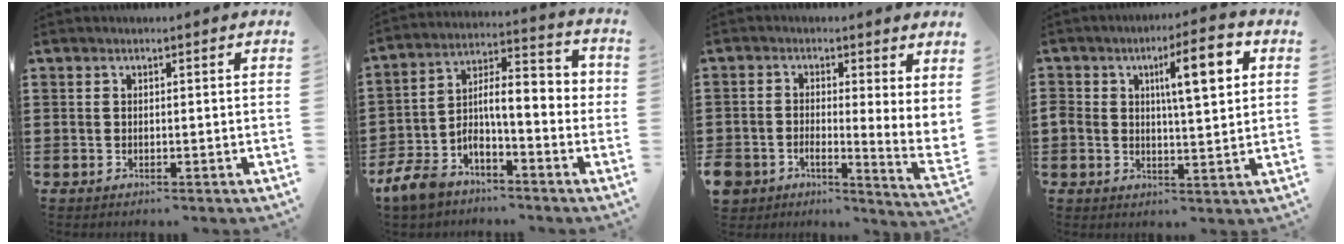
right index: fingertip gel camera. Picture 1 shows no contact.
{"total": 7.2, "force": [-3.4, 2.5, 5.9], "torque": [-0.120, -0.011, -0.069]}
{"total": 2.6, "force": [0.4, 2.2, 1.5], "torque": [-0.032, -0.005, 0.006]}
{"total": 8.6, "force": [2.7, 2.7, 7.7], "torque": [-0.133, 0.004, 0.037]}